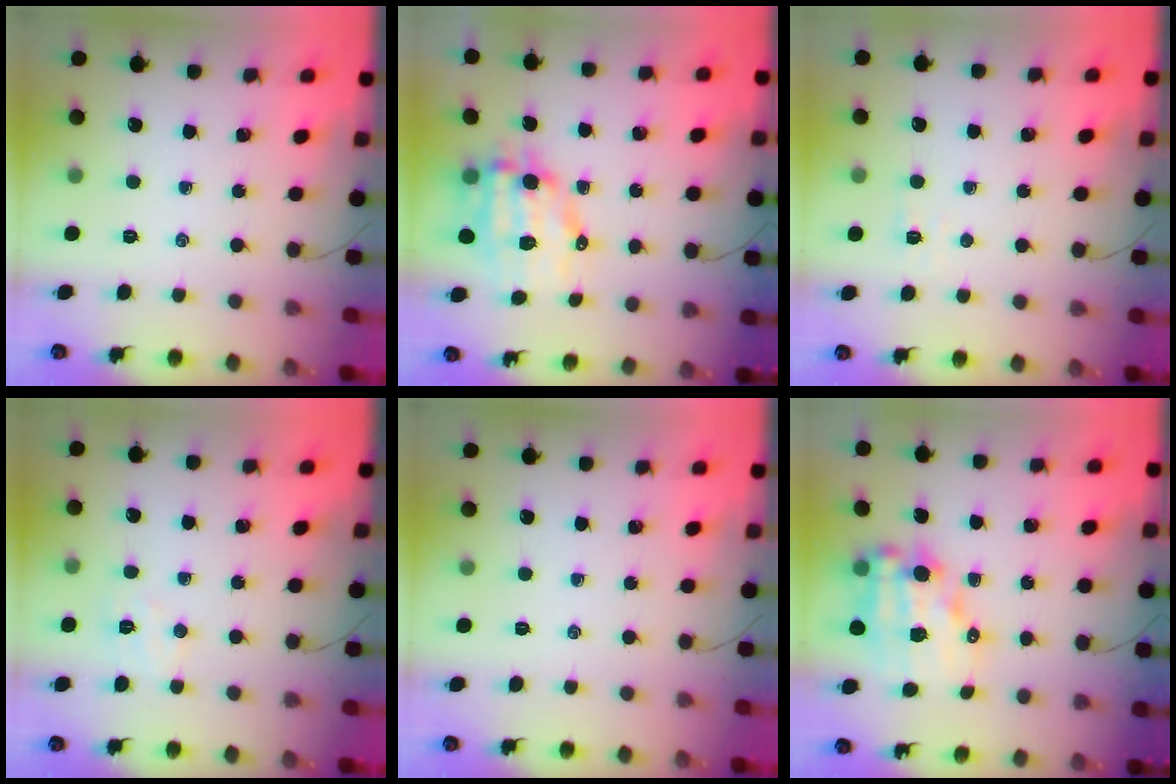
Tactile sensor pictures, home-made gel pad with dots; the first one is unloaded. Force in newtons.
{"total": 9.9, "press": 9.7, "slide": 2.2}
{"total": 2.3, "press": 2.1, "slide": 0.8}
{"total": 4.3, "press": 4.2, "slide": 0.8}
{"total": 0.0}
{"total": 13.1, "press": 12.7, "slide": 3.2}